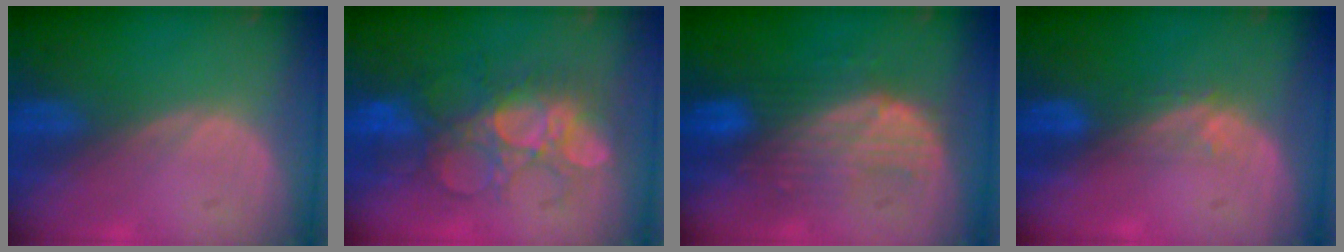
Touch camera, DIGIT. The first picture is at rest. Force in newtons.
{"total": 8.7, "press": 8.5, "slide": 1.6}
{"total": 7.8, "press": 7.7, "slide": 1.4}
{"total": 2.8, "press": 2.1, "slide": 1.7}